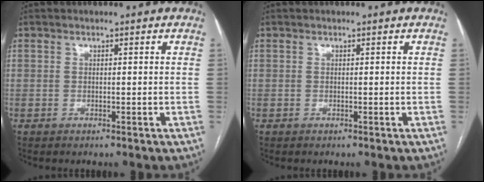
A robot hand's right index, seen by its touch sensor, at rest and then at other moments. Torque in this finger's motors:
{"motor_torque": [0.00, 0.00, 0.00, 0.01]}